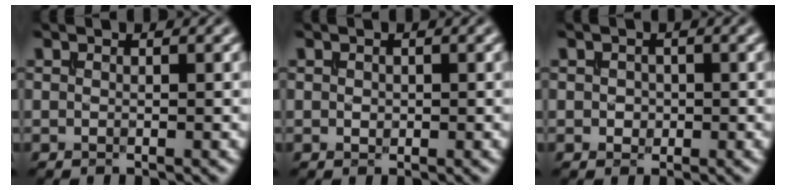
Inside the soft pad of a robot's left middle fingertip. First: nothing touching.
{"total": 0.5, "force": [0.0, 0.4, 0.2], "torque": [-0.007, -0.001, -0.001]}
{"total": 0.9, "force": [-0.1, 0.8, 0.4], "torque": [-0.009, -0.001, -0.003]}